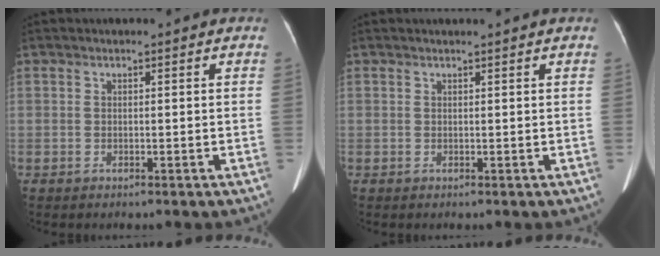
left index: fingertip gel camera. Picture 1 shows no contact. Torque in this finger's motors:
{"motor_torque": [-0.15, -0.30, 0.01, -0.06]}